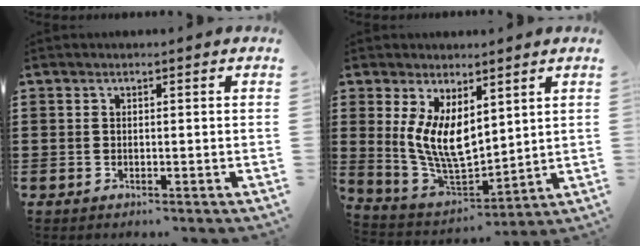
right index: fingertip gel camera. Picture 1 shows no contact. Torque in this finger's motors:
{"motor_torque": [2.01, 0.13, 0.53, 0.21]}